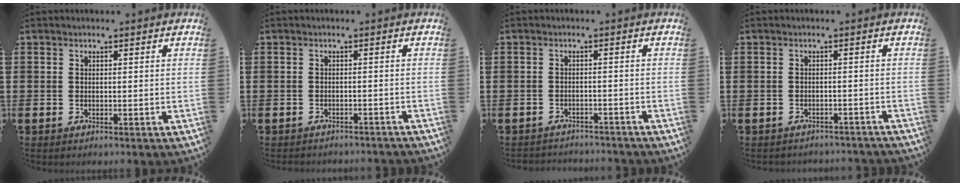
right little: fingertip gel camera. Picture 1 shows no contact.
{"total": 1.2, "force": [-1.2, 0.0, -0.1], "torque": [-0.002, 0.002, -0.025]}
{"total": 1.8, "force": [-1.7, 0.0, -0.2], "torque": [-0.002, 0.003, -0.039]}
{"total": 1.2, "force": [-1.2, 0.0, -0.1], "torque": [-0.003, 0.003, -0.027]}